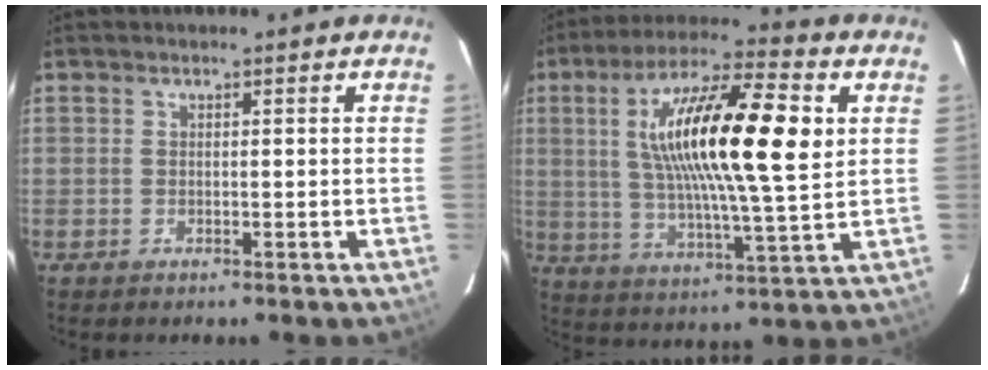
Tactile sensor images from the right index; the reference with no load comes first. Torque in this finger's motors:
{"motor_torque": [0.99, -0.04, 1.05, 0.21]}